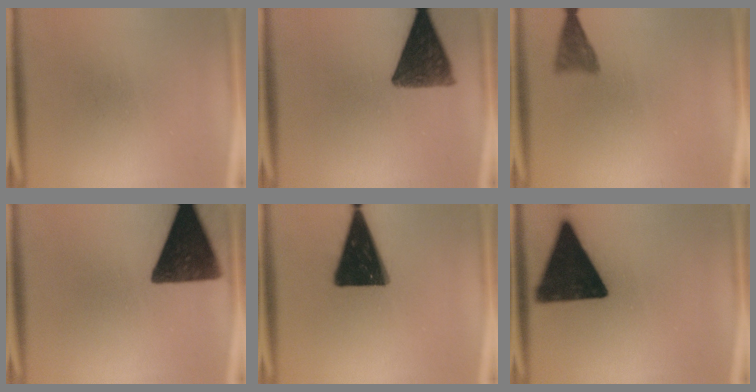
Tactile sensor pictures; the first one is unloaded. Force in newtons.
{"total": 11.2}
{"total": 2.9}
{"total": 15.5}
{"total": 17.4}
{"total": 17.8}